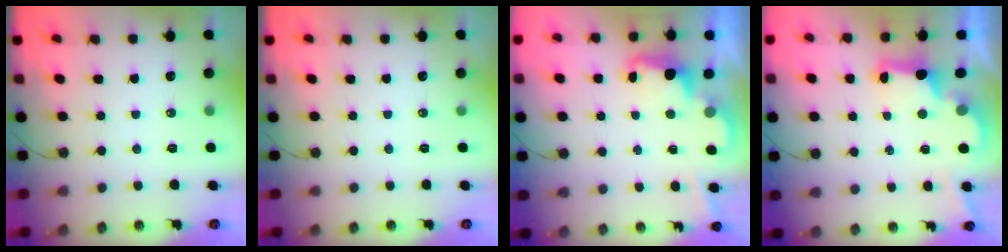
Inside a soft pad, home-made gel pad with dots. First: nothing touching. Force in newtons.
{"total": 0.0}
{"total": 2.4, "press": 2.3, "slide": 0.5}
{"total": 2.8, "press": 2.7, "slide": 0.9}